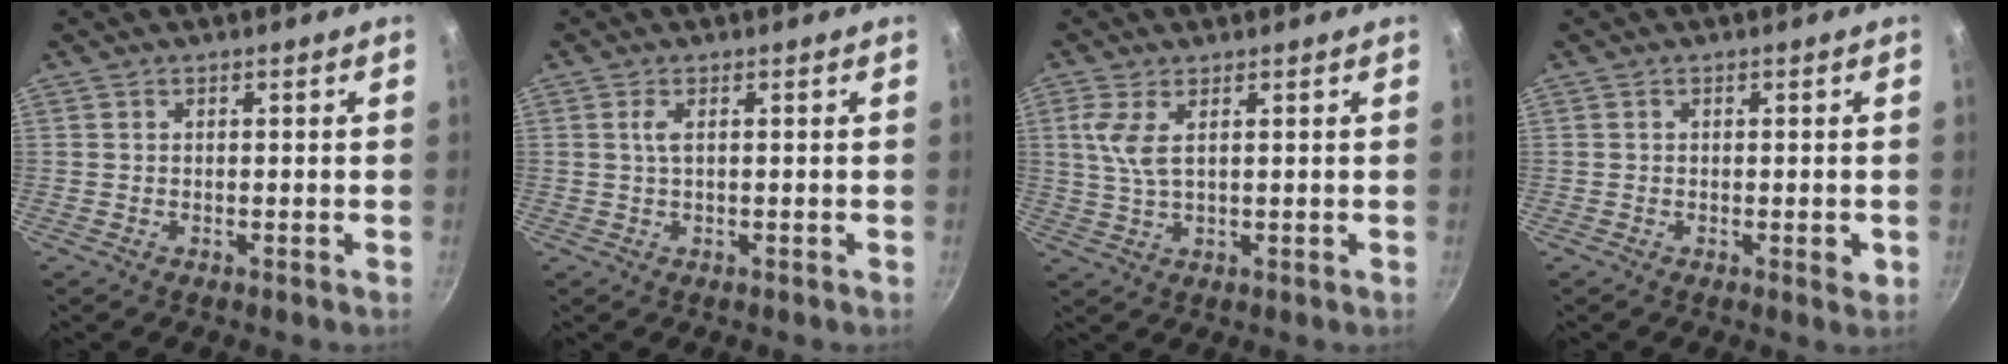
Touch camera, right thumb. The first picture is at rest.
{"total": 1.6, "force": [0.3, 0.4, 1.5], "torque": [-0.035, 0.001, 0.010]}
{"total": 5.0, "force": [1.6, 1.8, 4.3], "torque": [-0.097, -0.004, 0.036]}
{"total": 3.1, "force": [-0.9, 1.3, 2.6], "torque": [-0.028, 0.003, -0.013]}